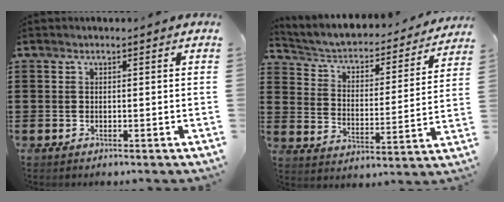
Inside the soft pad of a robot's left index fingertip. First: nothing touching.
{"total": 3.0, "force": [2.5, 1.3, 1.1], "torque": [-0.040, -0.024, 0.031]}